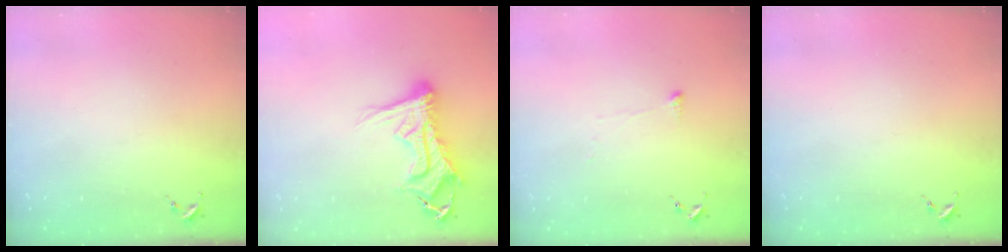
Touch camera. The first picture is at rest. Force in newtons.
{"total": 14.5, "press": 14.4, "slide": 1.6}
{"total": 2.9, "press": 2.9, "slide": 0.4}
{"total": 0.0}